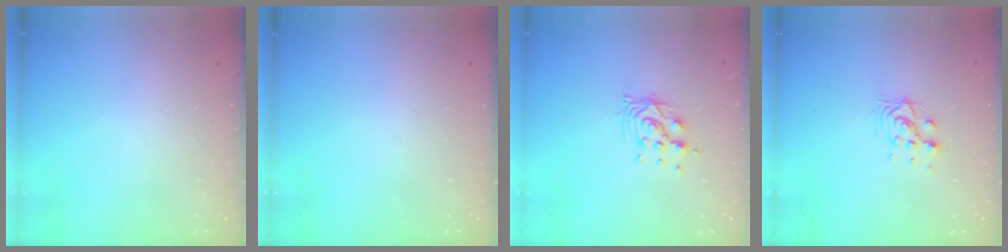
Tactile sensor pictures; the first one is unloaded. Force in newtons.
{"total": 0.0}
{"total": 9.3, "press": 9.3, "slide": 0.6}
{"total": 6.9, "press": 6.9, "slide": 0.4}